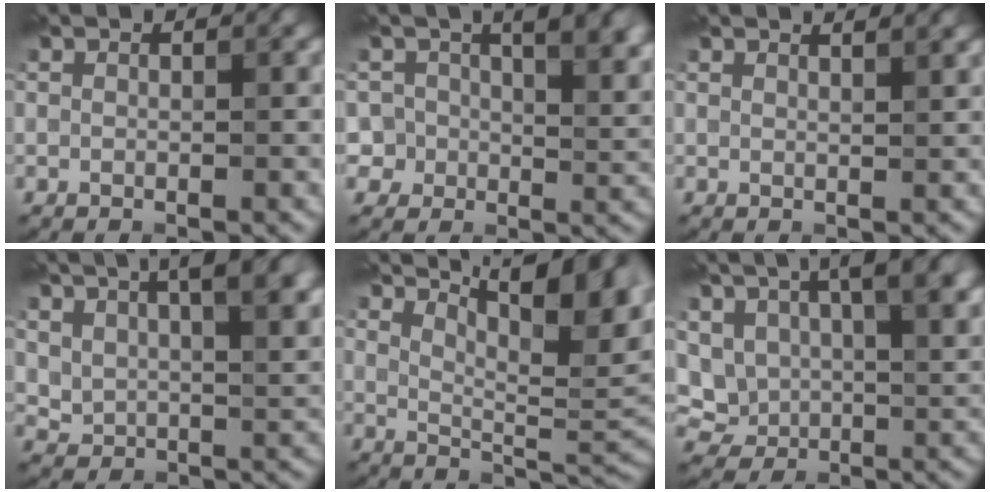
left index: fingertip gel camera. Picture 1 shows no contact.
{"total": 6.9, "force": [2.5, 4.9, 4.2], "torque": [-0.048, 0.001, 0.033]}
{"total": 2.9, "force": [2.3, 1.0, 1.5], "torque": [0.000, 0.019, 0.008]}
{"total": 11.1, "force": [6.1, 5.2, 7.7], "torque": [-0.120, 0.031, 0.094]}
{"total": 10.7, "force": [6.4, 3.1, 8.0], "torque": [-0.114, 0.015, 0.100]}
{"total": 12.9, "force": [5.4, 7.8, 8.8], "torque": [-0.159, 0.022, 0.101]}